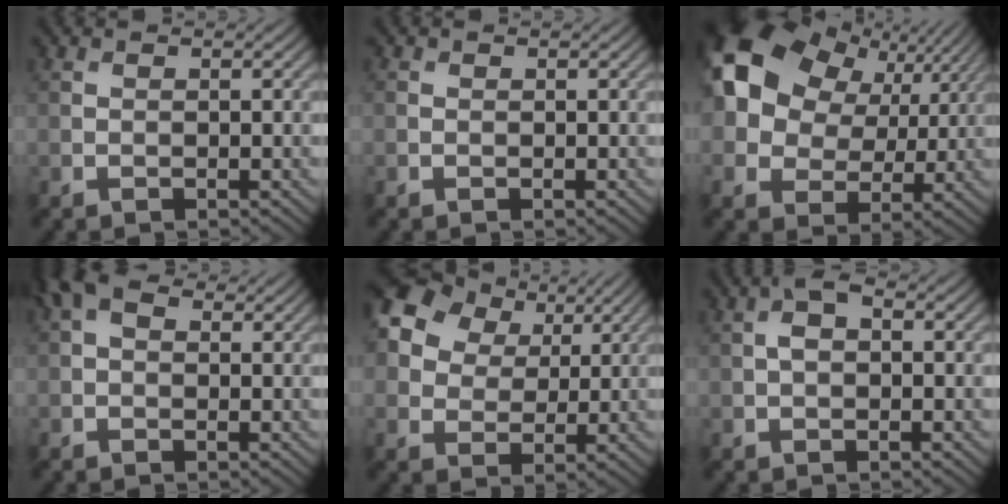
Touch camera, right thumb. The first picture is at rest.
{"total": 0.0}
{"total": 16.5, "force": [6.7, 11.7, 9.6], "torque": [-0.215, 0.045, 0.117]}
{"total": 3.7, "force": [1.4, 2.3, 2.5], "torque": [-0.050, 0.009, 0.015]}
{"total": 12.6, "force": [6.3, 8.8, 6.5], "torque": [-0.177, 0.055, 0.108]}
{"total": 2.4, "force": [0.3, 1.4, 2.0], "torque": [-0.038, 0.007, 0.001]}